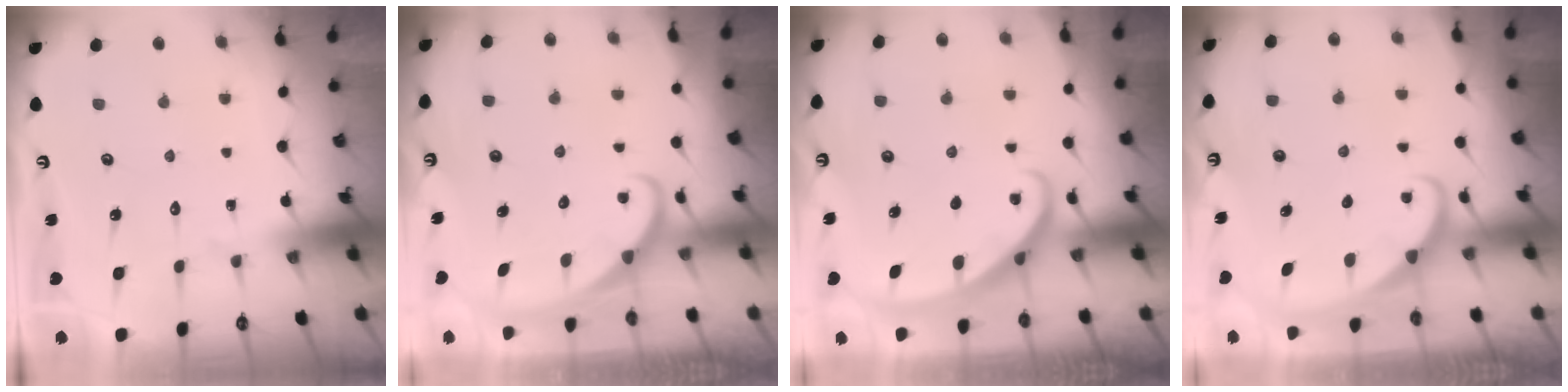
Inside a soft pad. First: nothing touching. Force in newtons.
{"total": 2.1, "press": 2.1, "slide": 0.1}
{"total": 2.5, "press": 2.5, "slide": 0.2}
{"total": 1.8, "press": 1.8, "slide": 0.1}